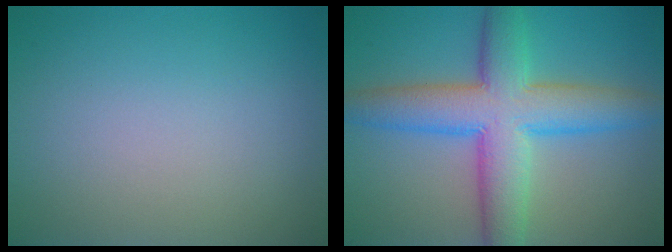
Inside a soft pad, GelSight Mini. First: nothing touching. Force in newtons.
{"total": 8.9, "press": 8.9, "slide": 0.2}